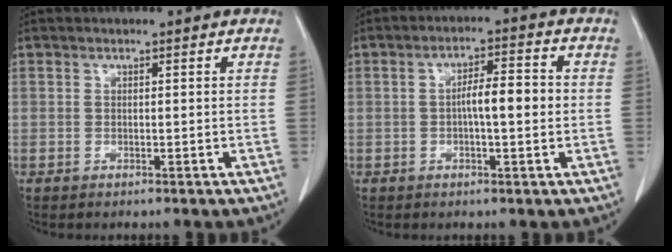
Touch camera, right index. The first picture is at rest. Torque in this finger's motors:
{"motor_torque": [1.24, -0.36, 0.64, 0.14]}